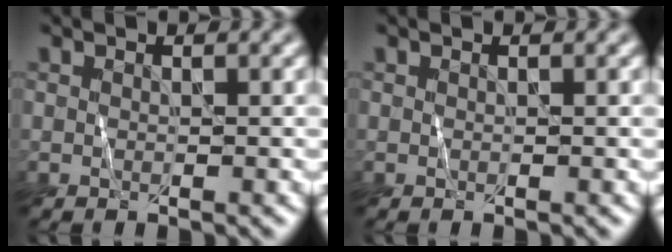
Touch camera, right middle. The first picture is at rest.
{"total": 0.0}